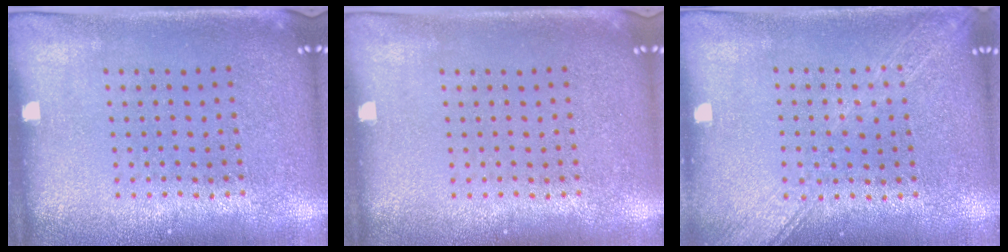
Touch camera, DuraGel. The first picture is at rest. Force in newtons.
{"total": 0.0}
{"total": 1.6, "press": 1.6, "slide": 0.3}